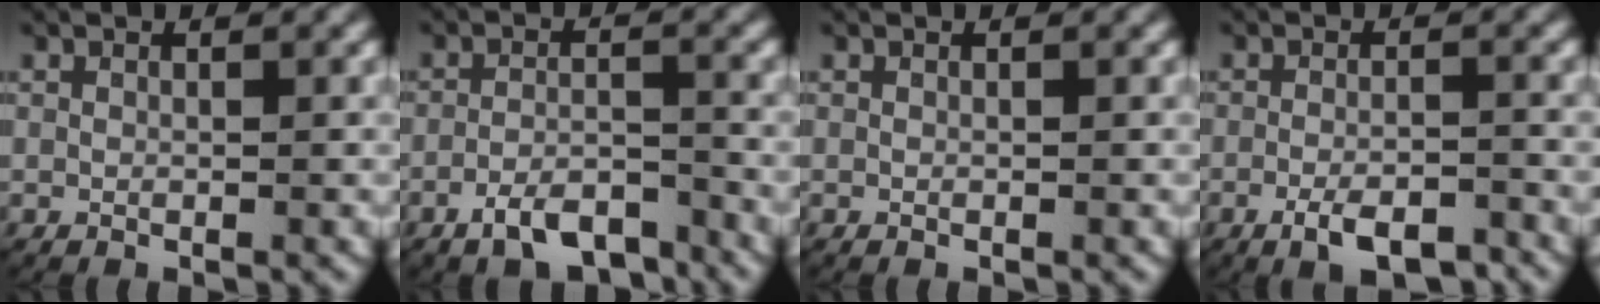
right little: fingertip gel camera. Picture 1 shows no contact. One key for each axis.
{"total": 4.8, "fx": -4.3, "fy": 1.4, "fz": 1.6, "tx": -0.030, "ty": -0.007, "tz": -0.078}
{"total": 0.0}
{"total": 4.4, "fx": -3.3, "fy": 1.4, "fz": 2.5, "tx": -0.043, "ty": -0.005, "tz": -0.057}